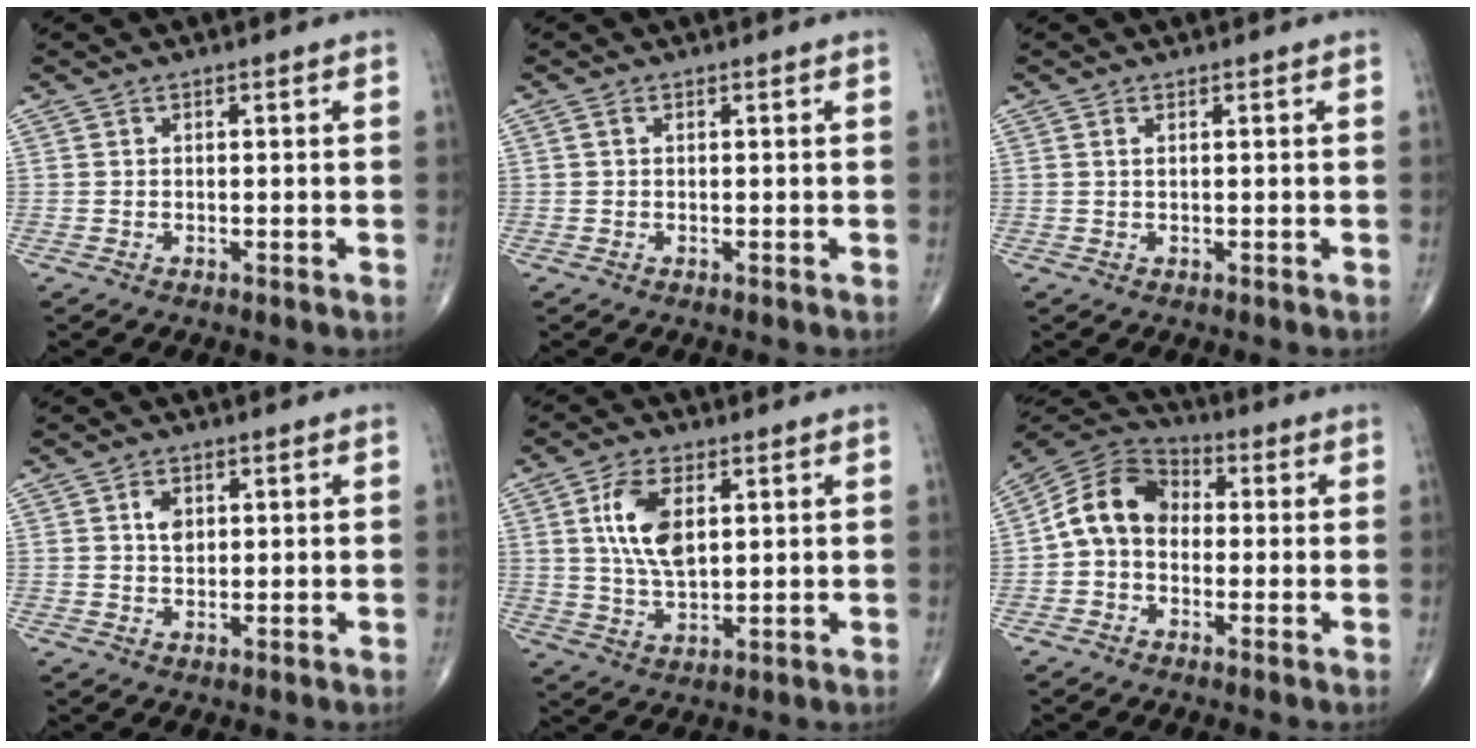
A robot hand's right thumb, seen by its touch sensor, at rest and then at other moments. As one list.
[{"total": 0.7, "force": [0.2, 0.4, 0.5], "torque": [-0.013, 0.007, 0.004]}, {"total": 0.7, "force": [0.3, 0.2, 0.6], "torque": [-0.016, 0.005, 0.007]}, {"total": 3.1, "force": [0.9, 2.1, 2.1], "torque": [-0.026, -0.003, 0.016]}, {"total": 9.9, "force": [2.6, 5.2, 8.0], "torque": [-0.150, -0.009, 0.053]}, {"total": 10.9, "force": [-0.3, 8.3, 6.9], "torque": [-0.111, 0.036, -0.023]}]